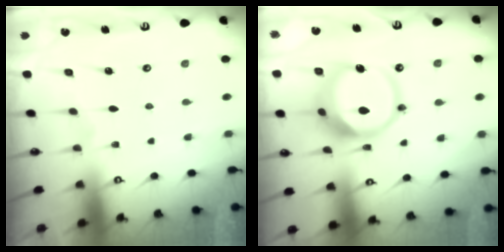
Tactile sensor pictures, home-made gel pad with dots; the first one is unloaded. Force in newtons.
{"total": 13.5, "press": 13.4, "slide": 1.8}